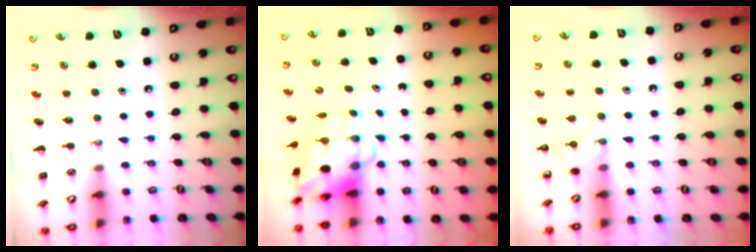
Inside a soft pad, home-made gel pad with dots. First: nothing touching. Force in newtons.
{"total": 6.3, "press": 6.1, "slide": 1.5}
{"total": 6.3, "press": 6.0, "slide": 2.1}